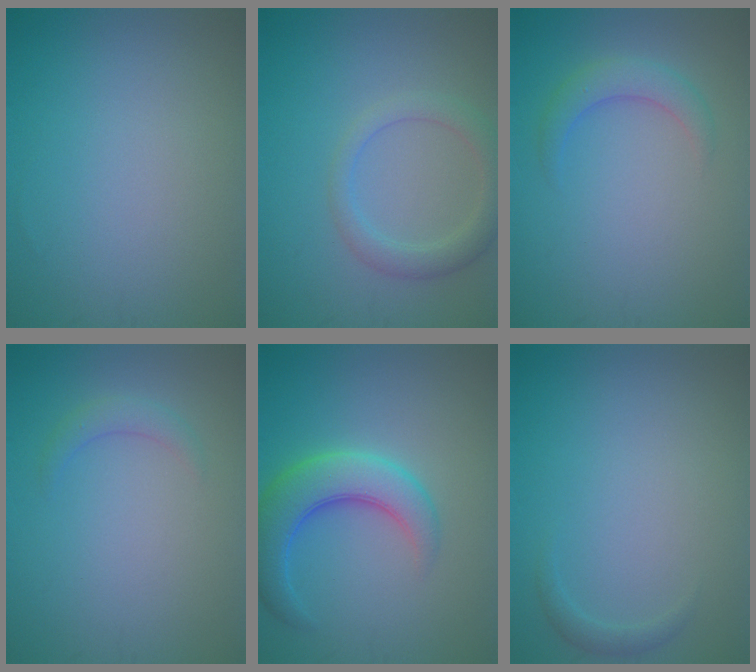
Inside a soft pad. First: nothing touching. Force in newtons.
{"total": 2.9, "press": 2.9, "slide": 0.1}
{"total": 2.4, "press": 2.4, "slide": 0.0}
{"total": 1.4, "press": 1.4, "slide": 0.0}
{"total": 5.8, "press": 5.8, "slide": 0.3}
{"total": 0.9, "press": 0.9, "slide": 0.1}